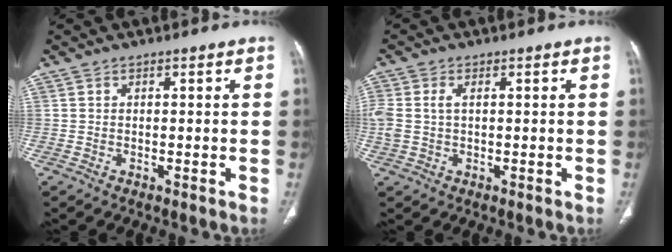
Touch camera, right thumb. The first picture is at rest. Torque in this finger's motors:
{"motor_torque": [0.11, 0.05, 0.18, 0.49, 0.05]}